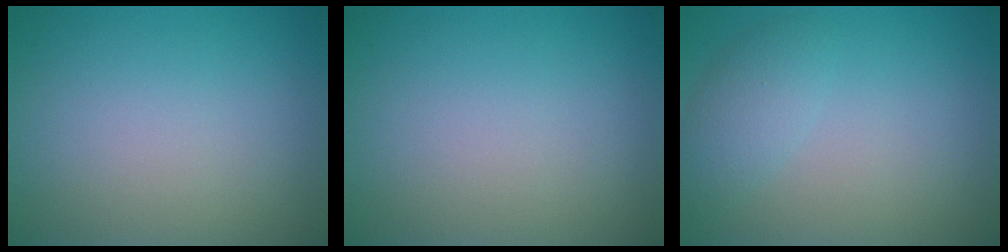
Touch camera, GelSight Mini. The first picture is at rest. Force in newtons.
{"total": 0.0}
{"total": 2.3, "press": 2.3, "slide": 0.1}